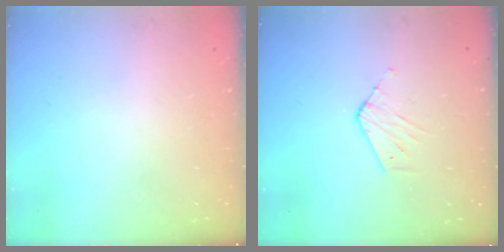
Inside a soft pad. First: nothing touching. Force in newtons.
{"total": 3.0, "press": 3.0, "slide": 0.2}